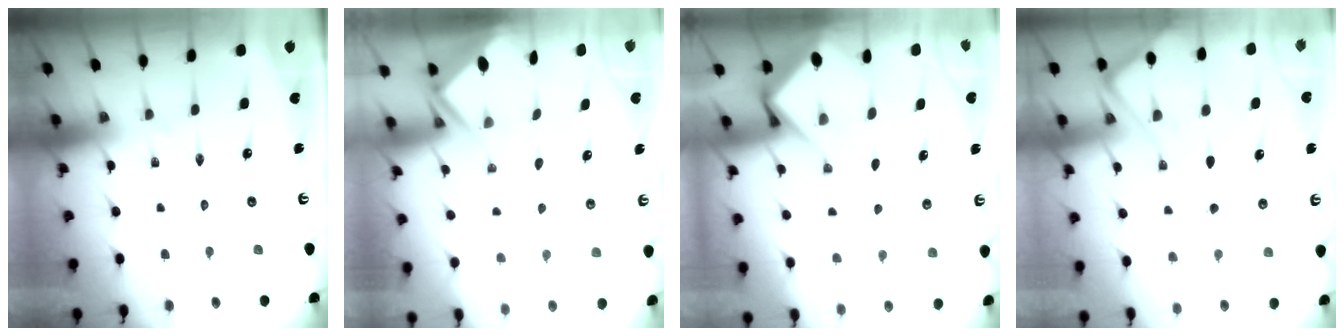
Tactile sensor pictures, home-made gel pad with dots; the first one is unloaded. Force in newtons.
{"total": 2.6, "press": 2.6, "slide": 0.1}
{"total": 7.8, "press": 7.7, "slide": 0.8}
{"total": 8.7, "press": 8.7, "slide": 1.1}